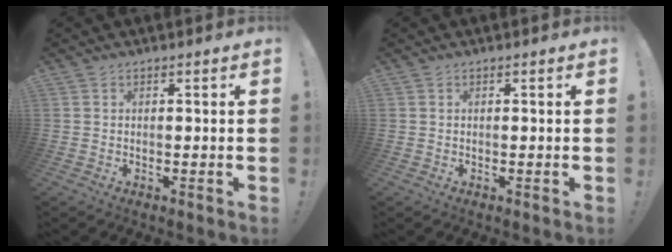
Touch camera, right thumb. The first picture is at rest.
{"total": 0.0}